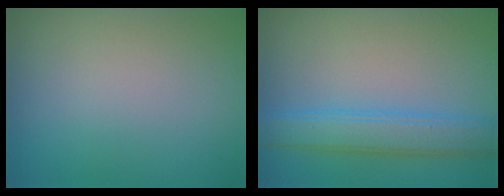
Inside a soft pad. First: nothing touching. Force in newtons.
{"total": 4.5, "press": 4.5, "slide": 0.2}